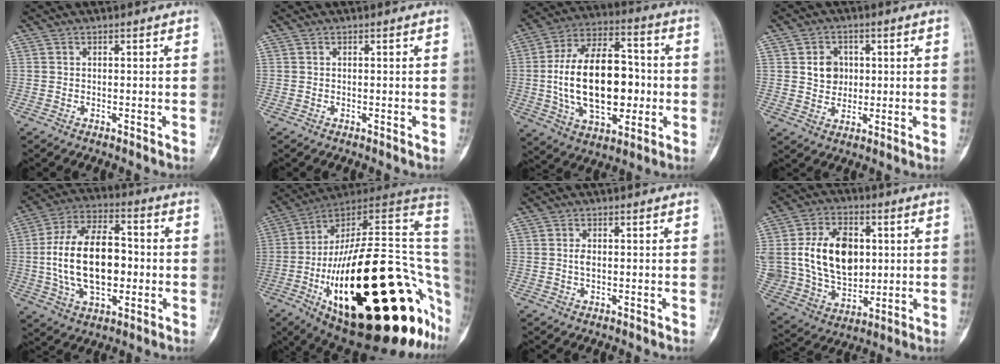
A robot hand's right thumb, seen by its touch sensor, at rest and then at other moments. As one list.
[{"total": 0.0}, {"total": 22.2, "force": [-1.3, 12.7, 18.2], "torque": [-0.295, 0.024, -0.012]}, {"total": 5.7, "force": [1.1, 4.9, 2.7], "torque": [-0.017, -0.002, 0.019]}, {"total": 18.7, "force": [-0.8, 10.6, 15.3], "torque": [-0.267, 0.025, -0.012]}, {"total": 42.9, "force": [-9.7, 16.3, 38.5], "torque": [-0.508, 0.055, -0.146]}, {"total": 1.5, "force": [0.0, 0.9, 1.3], "torque": [-0.023, 0.000, 0.000]}, {"total": 20.6, "force": [2.8, 14.6, 14.3], "torque": [-0.251, -0.003, 0.069]}]